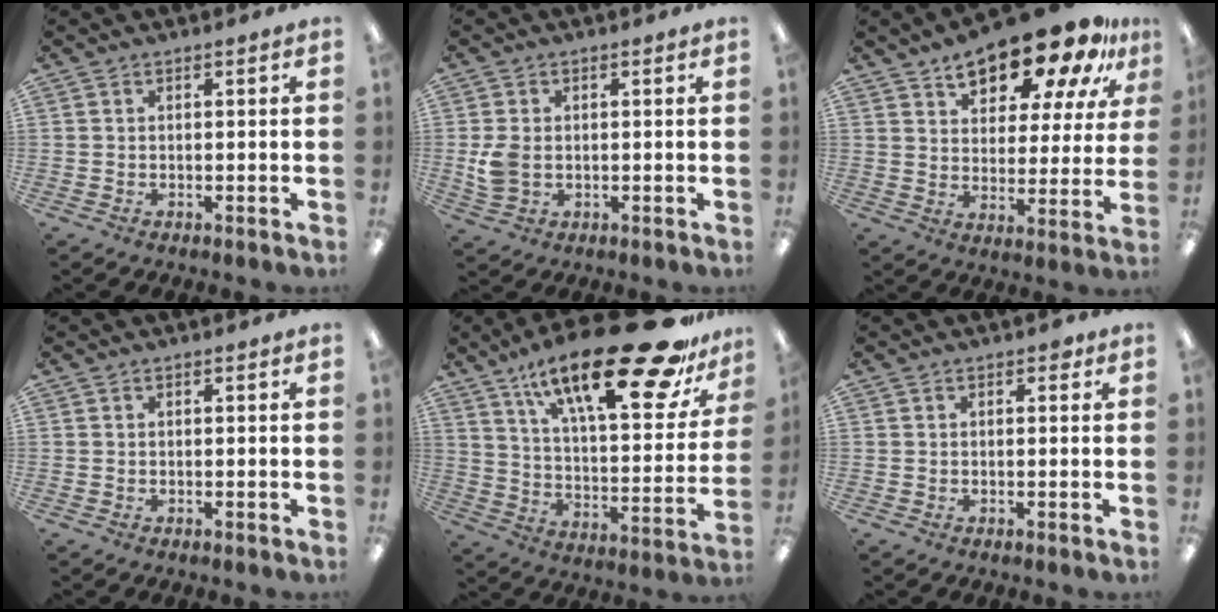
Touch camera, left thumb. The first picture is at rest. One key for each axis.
{"total": 5.1, "fx": -0.1, "fy": 3.8, "fz": 3.4, "tx": -0.074, "ty": -0.002, "tz": -0.005}
{"total": 17.3, "fx": 13.1, "fy": 6.6, "fz": 9.1, "tx": -0.142, "ty": -0.082, "tz": 0.220}
{"total": 0.0}
{"total": 29.4, "fx": 19.5, "fy": 8.9, "fz": 20.1, "tx": -0.304, "ty": -0.118, "tz": 0.313}
{"total": 1.2, "fx": 0.6, "fy": 0.7, "fz": 0.8, "tx": -0.001, "ty": -0.003, "tz": 0.006}